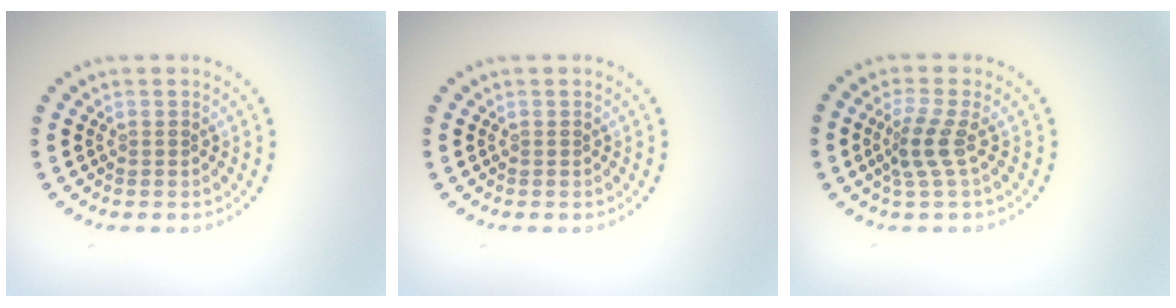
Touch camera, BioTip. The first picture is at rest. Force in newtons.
{"total": 0.0}
{"total": 2.4, "press": 1.8, "slide": 1.5}